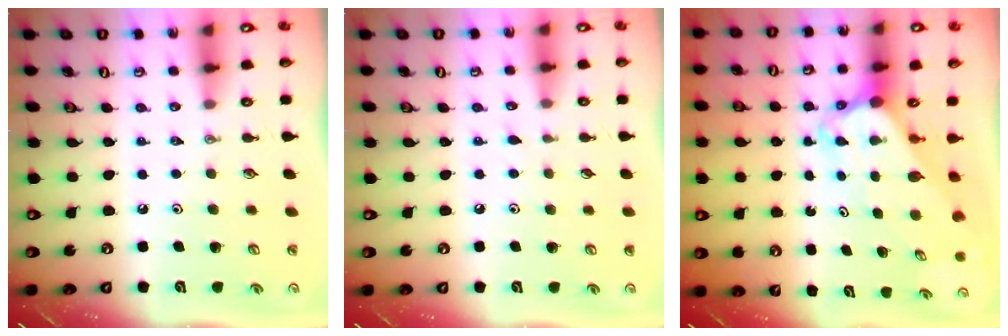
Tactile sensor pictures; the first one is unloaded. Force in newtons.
{"total": 2.2, "press": 2.2, "slide": 0.3}
{"total": 4.6, "press": 4.5, "slide": 0.4}